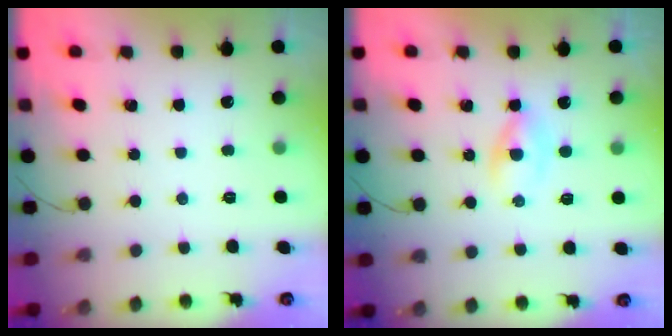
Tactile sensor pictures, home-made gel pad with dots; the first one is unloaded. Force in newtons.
{"total": 2.1, "press": 1.7, "slide": 1.2}